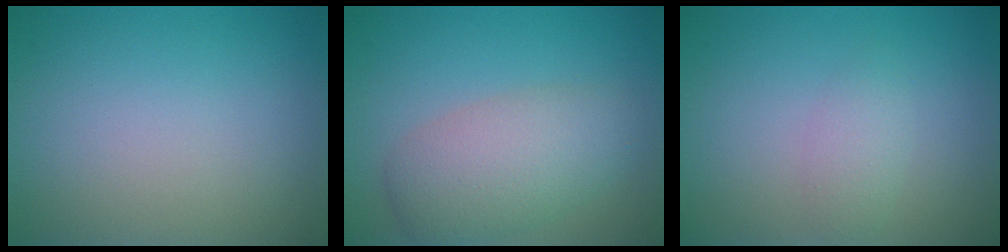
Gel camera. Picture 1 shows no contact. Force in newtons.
{"total": 5.0, "press": 5.0, "slide": 0.2}
{"total": 1.6, "press": 1.6, "slide": 0.1}